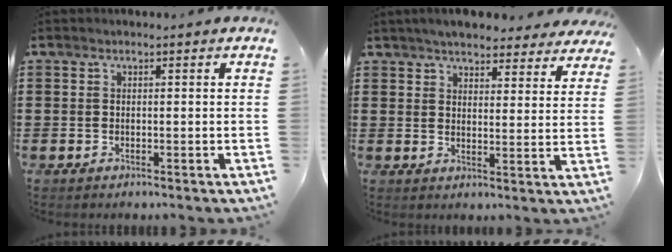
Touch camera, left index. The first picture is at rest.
{"total": 5.0, "force": [4.8, 0.7, 1.2], "torque": [-0.043, -0.015, 0.088]}